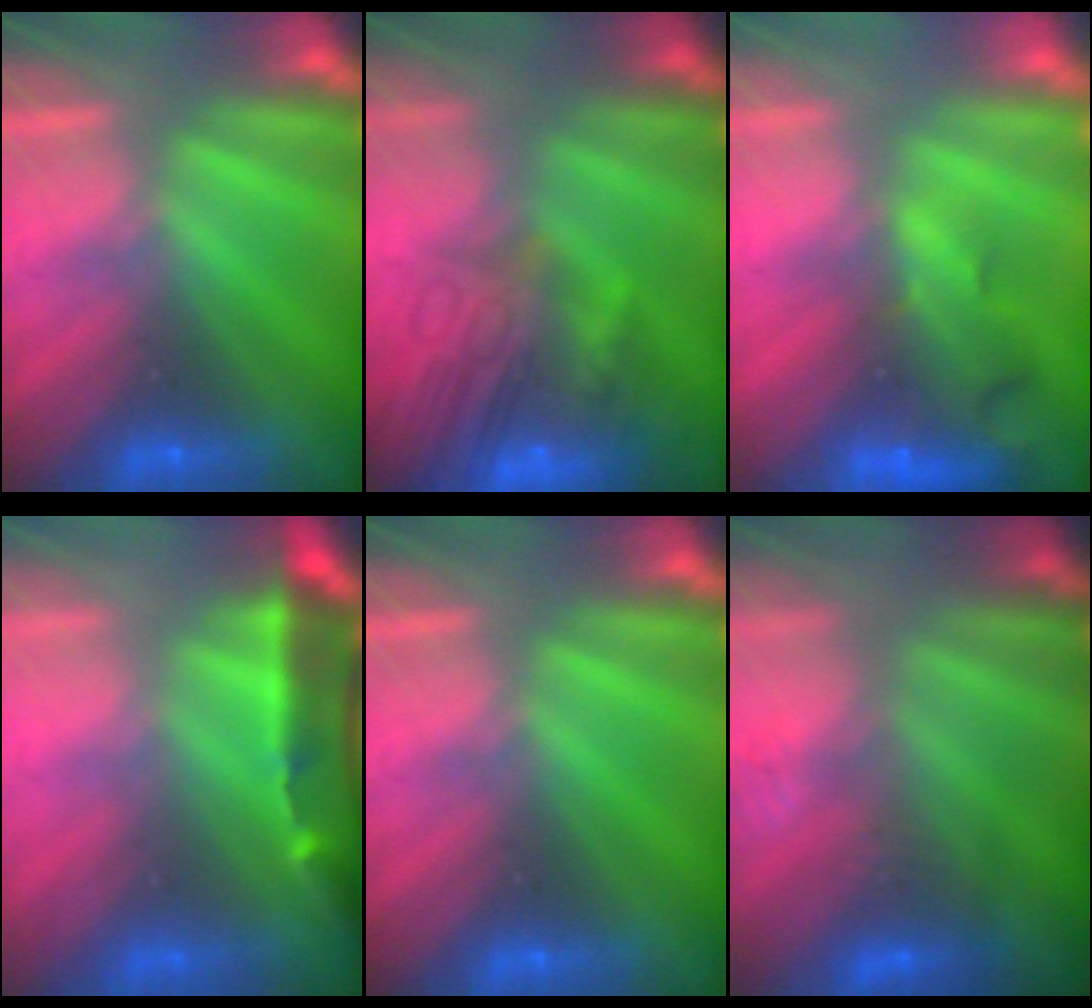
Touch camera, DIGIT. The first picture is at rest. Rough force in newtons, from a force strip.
{"total": 6.3}
{"total": 7.1}
{"total": 3.9}
{"total": 0.0}
{"total": 2.8}